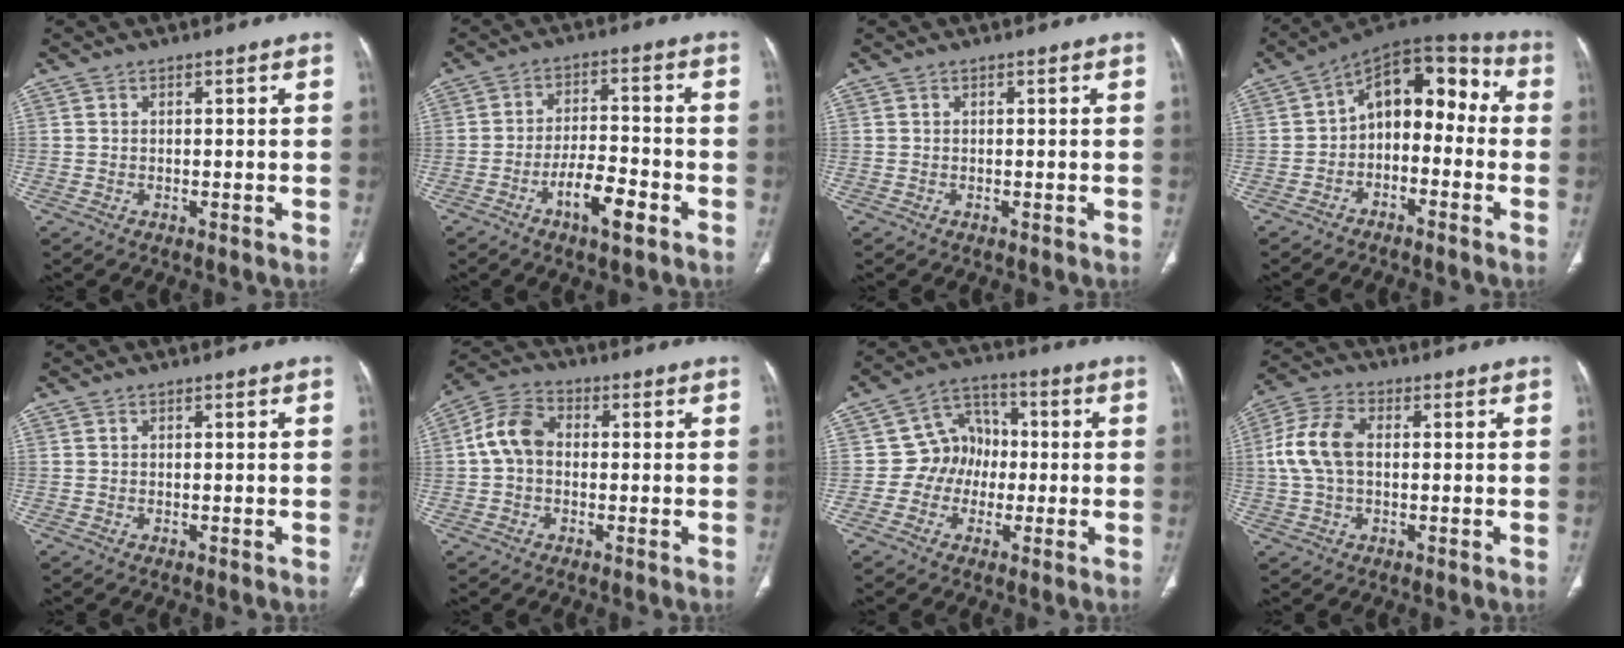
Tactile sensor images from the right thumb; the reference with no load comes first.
{"total": 8.1, "force": [-4.2, 2.6, 6.4], "torque": [-0.114, 0.025, -0.073]}
{"total": 0.0}
{"total": 13.2, "force": [-1.4, 8.5, 10.0], "torque": [-0.104, 0.061, -0.039]}
{"total": 0.0}
{"total": 7.8, "force": [0.1, 5.7, 5.2], "torque": [-0.094, 0.025, -0.009]}
{"total": 8.5, "force": [-1.0, 7.7, 3.5], "torque": [-0.009, 0.027, -0.031]}
{"total": 9.4, "force": [0.6, 5.7, 7.4], "torque": [-0.163, 0.023, 0.009]}